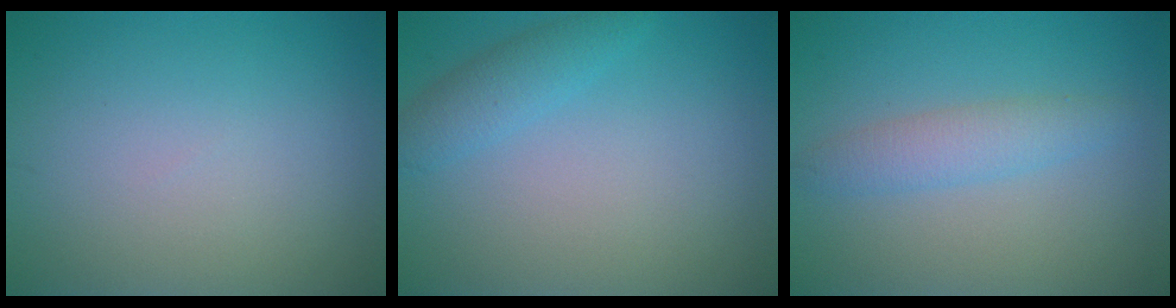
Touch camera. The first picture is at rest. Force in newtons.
{"total": 2.3, "press": 2.3, "slide": 0.1}
{"total": 2.5, "press": 2.5, "slide": 0.1}